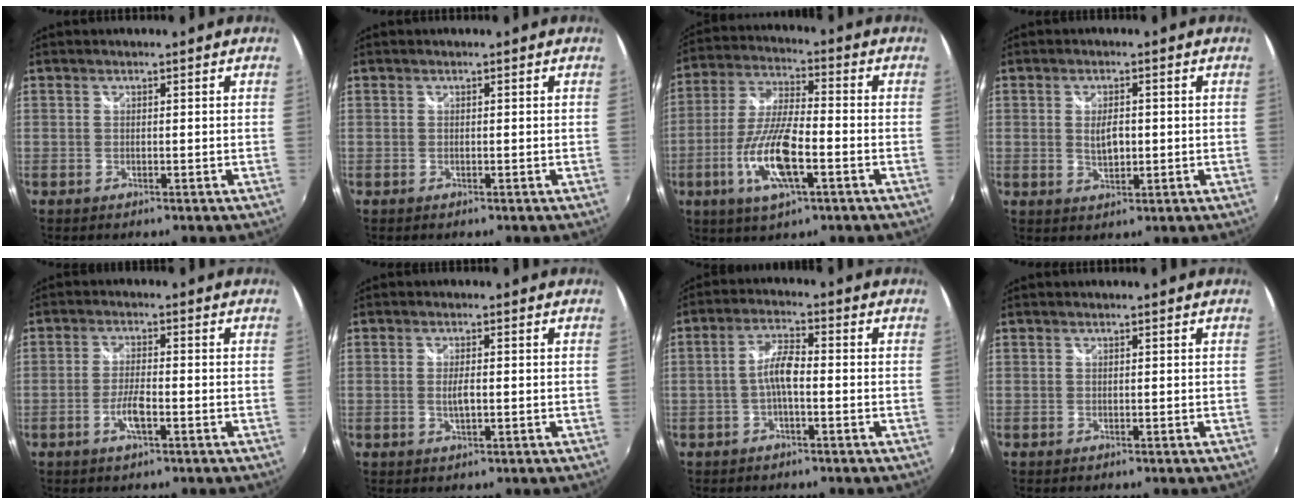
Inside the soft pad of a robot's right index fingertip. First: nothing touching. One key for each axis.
{"total": 0.0}
{"total": 13.7, "fx": -4.9, "fy": 3.9, "fz": 12.2, "tx": -0.257, "ty": -0.011, "tz": -0.093}
{"total": 3.8, "fx": 0.0, "fy": 2.0, "fz": 3.3, "tx": -0.053, "ty": -0.002, "tz": 0.002}
{"total": 4.4, "fx": -2.0, "fy": 0.8, "fz": 3.8, "tx": -0.082, "ty": -0.003, "tz": -0.038}
{"total": 2.6, "fx": -0.3, "fy": 0.7, "fz": 2.4, "tx": -0.044, "ty": -0.004, "tz": -0.005}
{"total": 4.7, "fx": -1.4, "fy": 1.2, "fz": 4.3, "tx": -0.088, "ty": 0.012, "tz": -0.028}
{"total": 0.0}